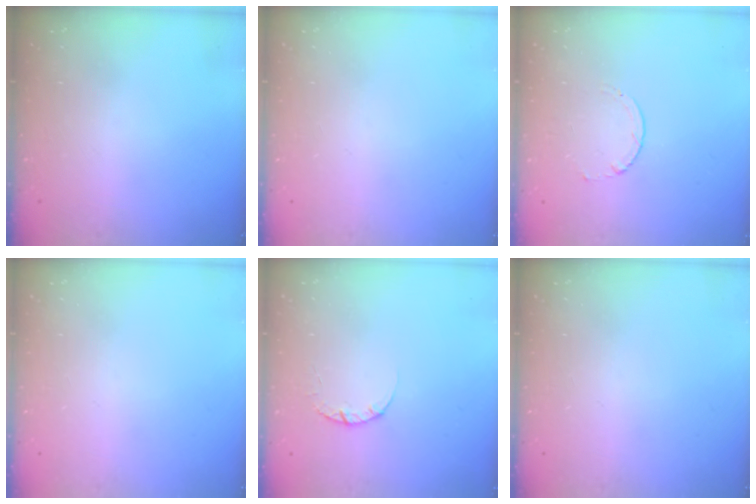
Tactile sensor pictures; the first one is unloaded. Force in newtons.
{"total": 0.0}
{"total": 1.7, "press": 1.7, "slide": 0.2}
{"total": 0.0}
{"total": 2.4, "press": 2.3, "slide": 0.3}
{"total": 0.0}